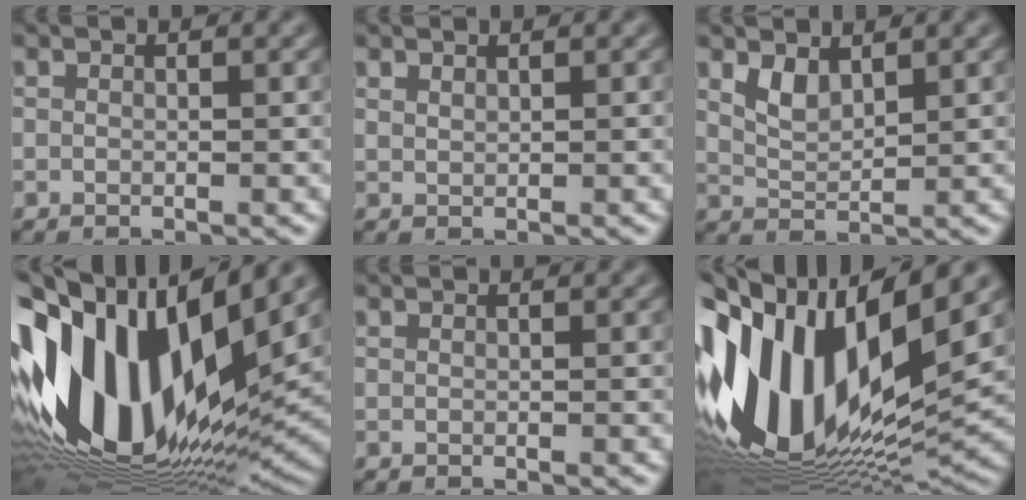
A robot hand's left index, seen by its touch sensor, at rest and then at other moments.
{"total": 0.6, "force": [0.6, 0.1, 0.0], "torque": [0.001, 0.000, 0.009]}
{"total": 1.8, "force": [1.1, 0.9, 1.1], "torque": [-0.029, -0.009, 0.031]}
{"total": 17.0, "force": [0.2, 9.6, 14.1], "torque": [-0.278, 0.016, -0.007]}
{"total": 0.0}
{"total": 17.4, "force": [-0.2, 8.3, 15.3], "torque": [-0.303, 0.005, -0.013]}